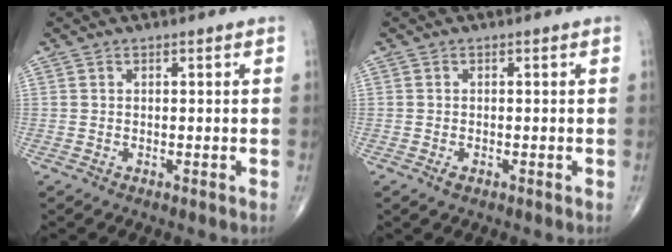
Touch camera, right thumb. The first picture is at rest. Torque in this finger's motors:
{"motor_torque": [-0.26, 0.00, 0.19, 0.00, -0.03]}